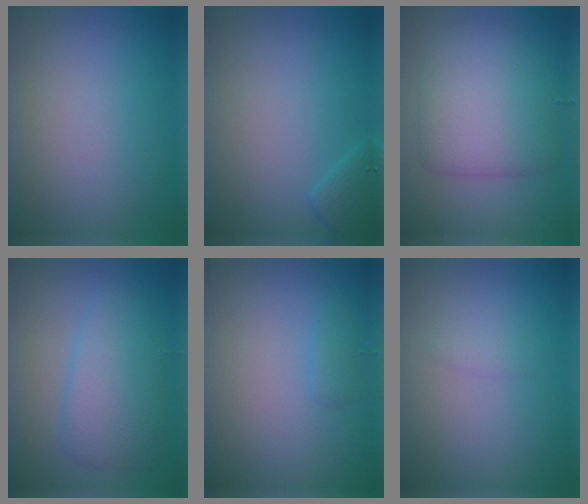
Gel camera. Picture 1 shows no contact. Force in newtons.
{"total": 1.8, "press": 1.8, "slide": 0.1}
{"total": 6.2, "press": 6.2, "slide": 0.2}
{"total": 4.3, "press": 4.2, "slide": 0.2}
{"total": 0.9, "press": 0.9, "slide": 0.0}
{"total": 1.0, "press": 1.0, "slide": 0.1}